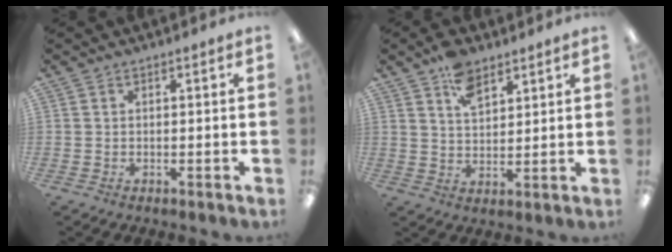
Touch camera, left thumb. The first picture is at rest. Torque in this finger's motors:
{"motor_torque": [1.17, 0.60, 1.35, -0.85, 0.02]}